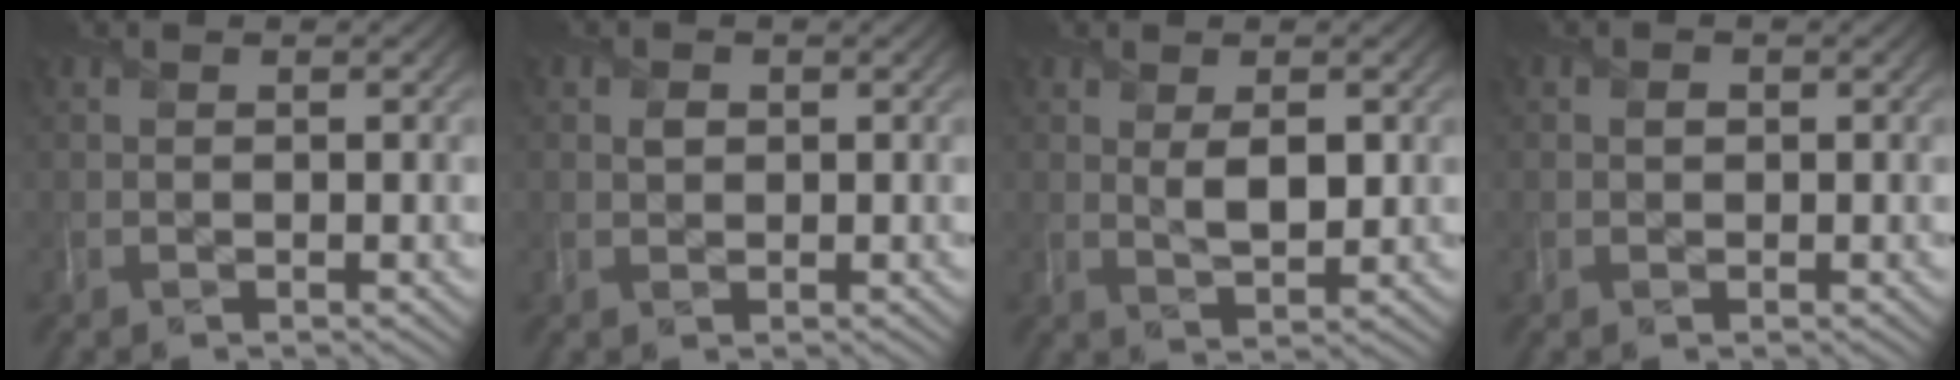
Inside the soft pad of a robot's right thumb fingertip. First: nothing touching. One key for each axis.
{"total": 1.1, "fx": 0.2, "fy": 0.9, "fz": 0.6, "tx": -0.012, "ty": -0.001, "tz": 0.001}
{"total": 3.6, "fx": 0.7, "fy": 1.8, "fz": 3.1, "tx": -0.064, "ty": -0.004, "tz": 0.014}
{"total": 0.9, "fx": 0.0, "fy": 0.8, "fz": 0.4, "tx": -0.006, "ty": -0.002, "tz": -0.005}